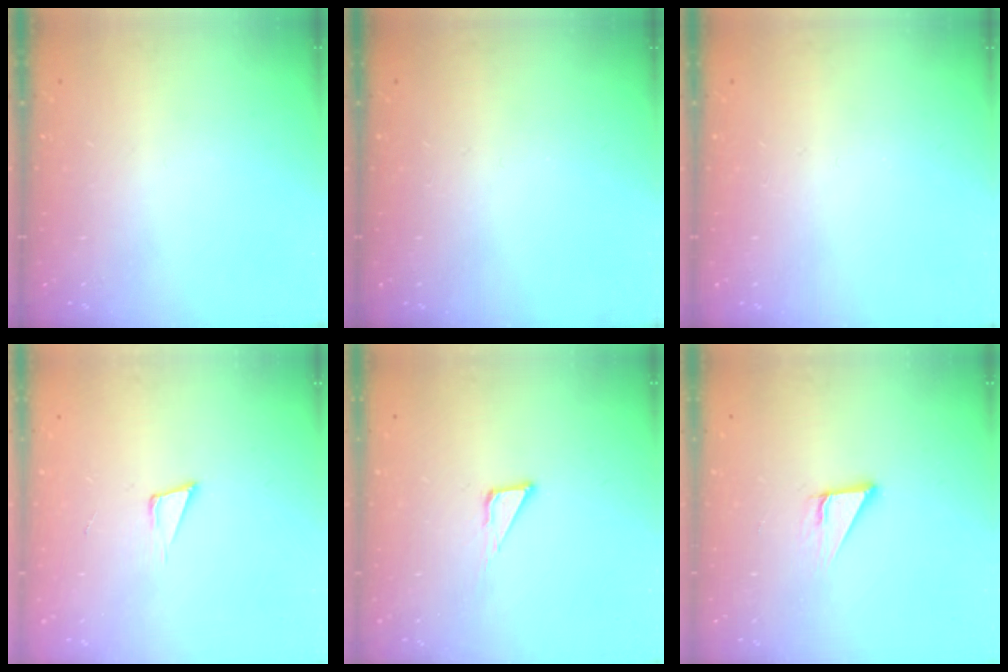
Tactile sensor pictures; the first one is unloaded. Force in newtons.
{"total": 0.0}
{"total": 0.0}
{"total": 3.9, "press": 2.4, "slide": 3.1}
{"total": 3.8, "press": 3.8, "slide": 0.3}
{"total": 4.0, "press": 4.0, "slide": 0.2}